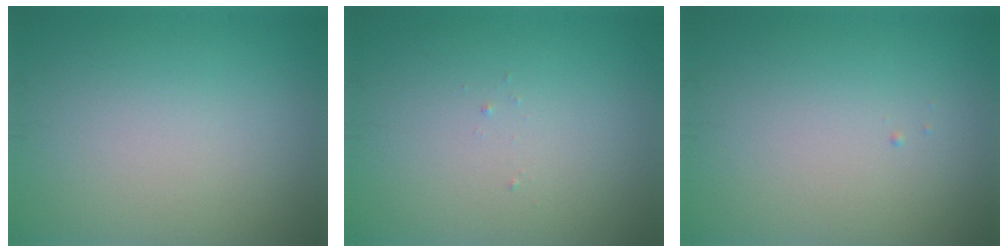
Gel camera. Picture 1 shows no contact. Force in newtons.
{"total": 0.0}
{"total": 0.0}